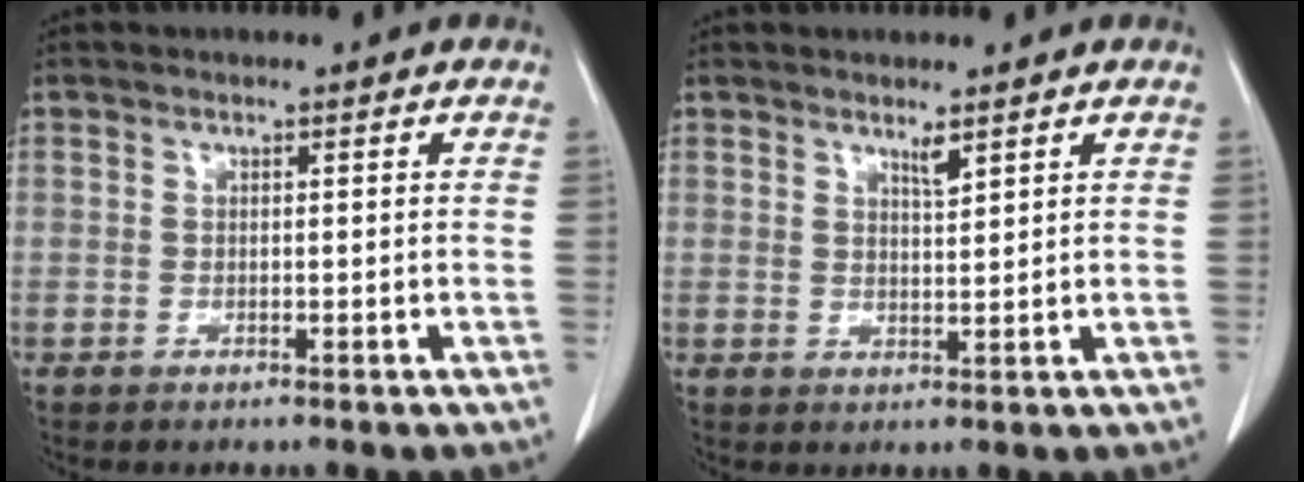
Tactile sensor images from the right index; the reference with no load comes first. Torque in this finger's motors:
{"motor_torque": [0.04, 0.09, -0.02, 0.00]}